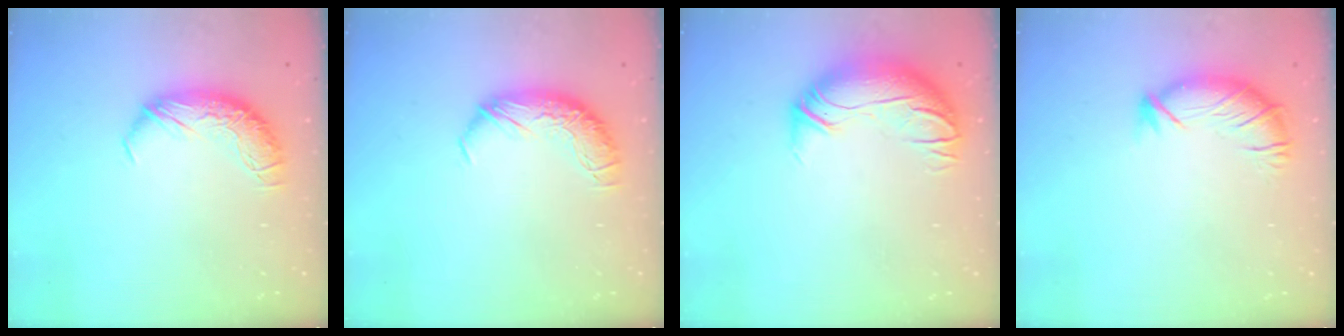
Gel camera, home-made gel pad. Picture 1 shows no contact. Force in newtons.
{"total": 0.0}
{"total": 3.0, "press": 0.4, "slide": 2.9}
{"total": 2.9, "press": 2.0, "slide": 2.2}